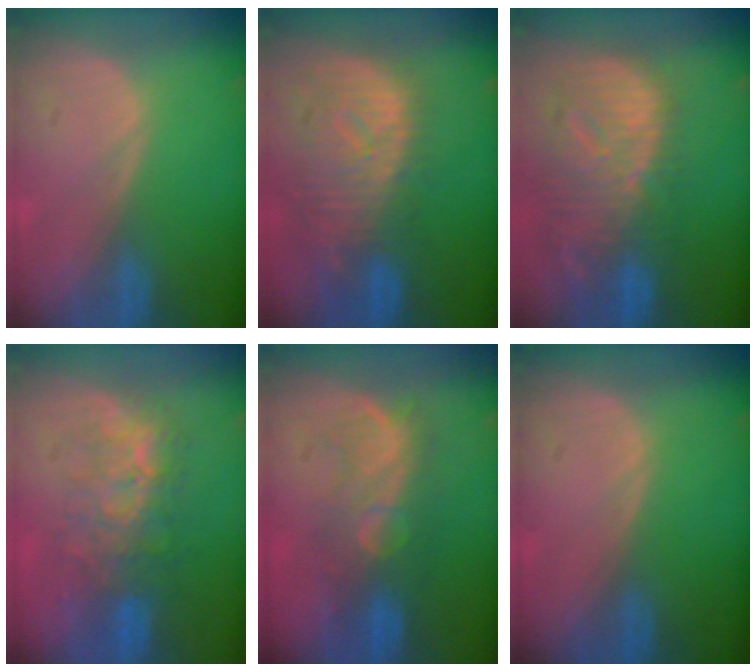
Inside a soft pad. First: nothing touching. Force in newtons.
{"total": 11.4, "press": 9.9, "slide": 5.6}
{"total": 12.5, "press": 10.8, "slide": 6.3}
{"total": 8.2, "press": 8.0, "slide": 1.8}
{"total": 7.9, "press": 7.8, "slide": 1.3}
{"total": 0.0}